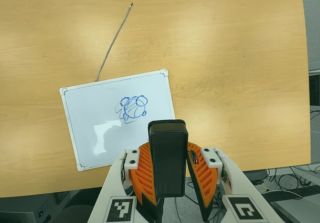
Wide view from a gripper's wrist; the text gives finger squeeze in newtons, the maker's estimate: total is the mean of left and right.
{"total": 7.8, "left": 6.8, "right": 8.8}